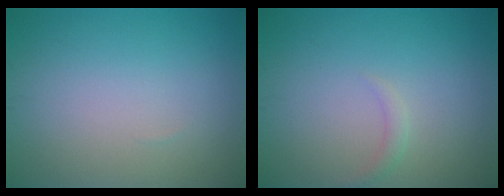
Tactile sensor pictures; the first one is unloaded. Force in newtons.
{"total": 0.9, "press": 0.9, "slide": 0.1}